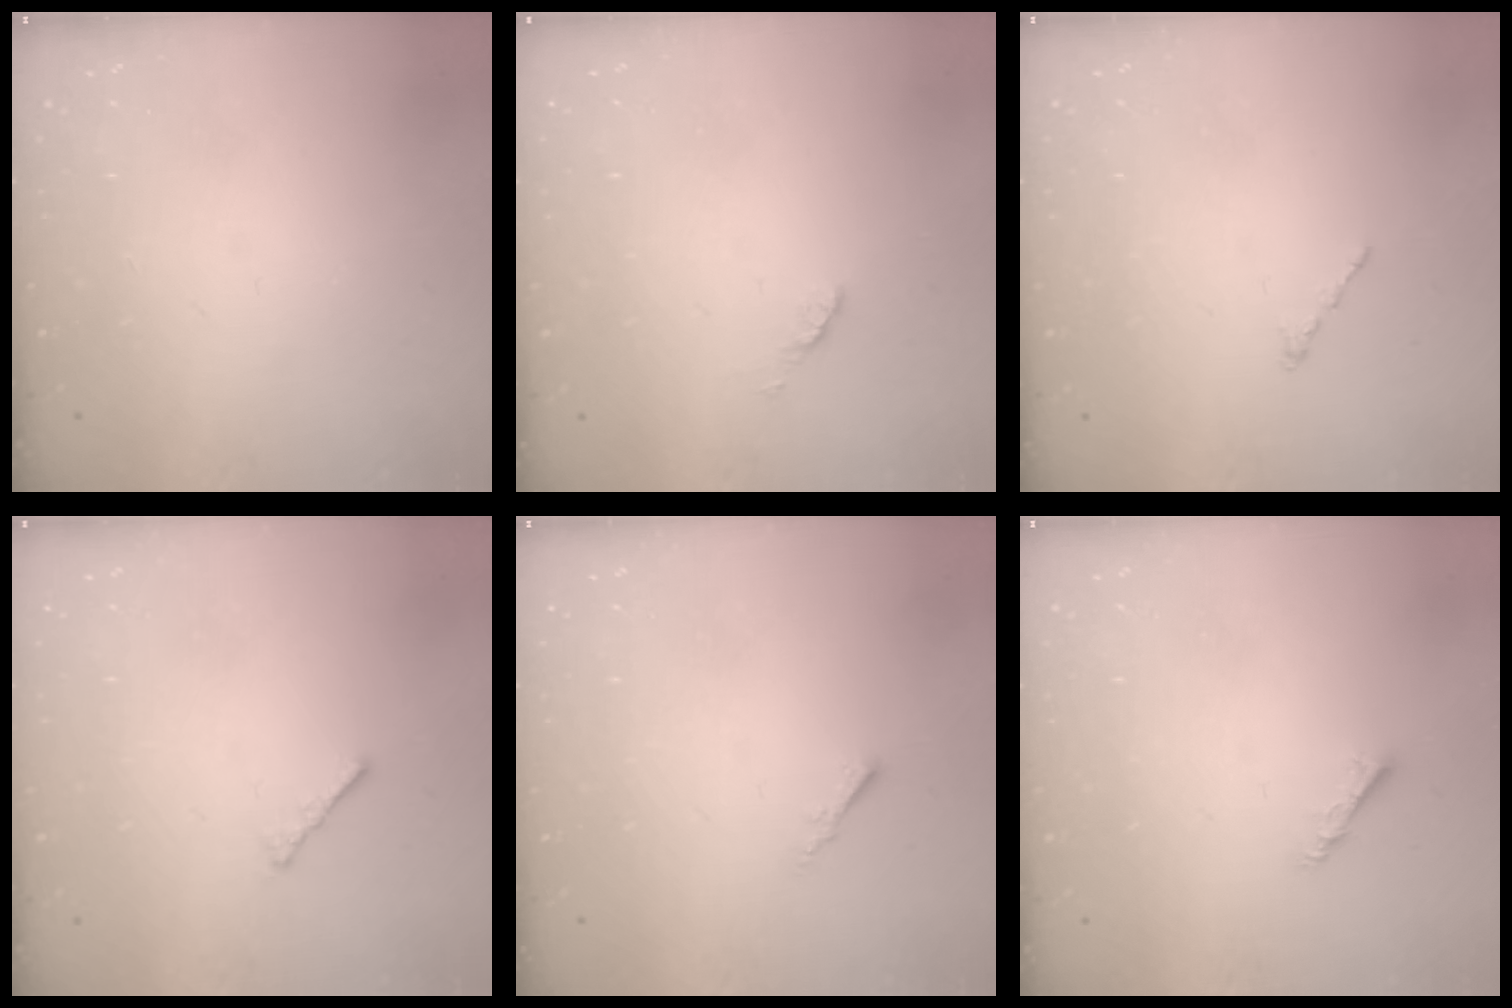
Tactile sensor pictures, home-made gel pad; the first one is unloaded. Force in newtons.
{"total": 2.8, "press": 2.7, "slide": 0.4}
{"total": 0.0}
{"total": 1.7, "press": 1.6, "slide": 0.5}
{"total": 0.0}
{"total": 3.0, "press": 2.9, "slide": 0.6}